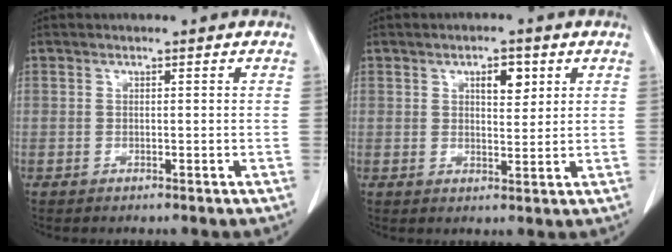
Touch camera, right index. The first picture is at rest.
{"total": 4.1, "force": [1.8, 1.7, 3.2], "torque": [-0.050, 0.000, 0.028]}